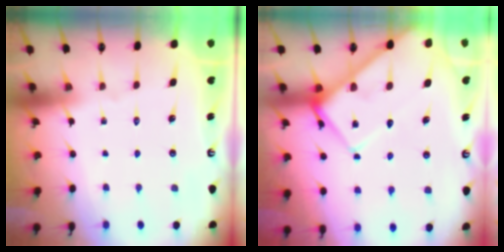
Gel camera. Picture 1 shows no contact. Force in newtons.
{"total": 10.6, "press": 10.6, "slide": 1.1}